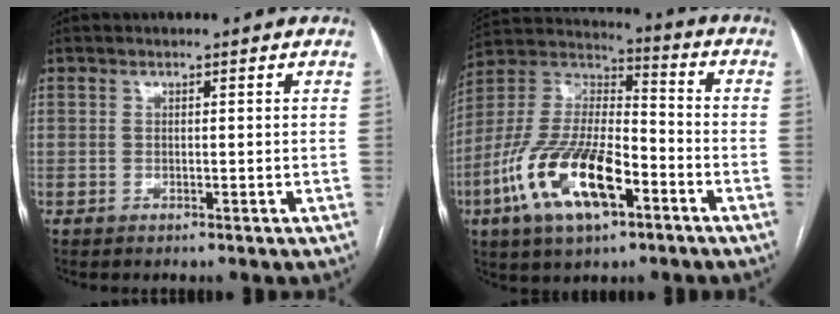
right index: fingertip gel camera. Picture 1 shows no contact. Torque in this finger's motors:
{"motor_torque": [1.60, -0.54, 0.81, 0.21]}